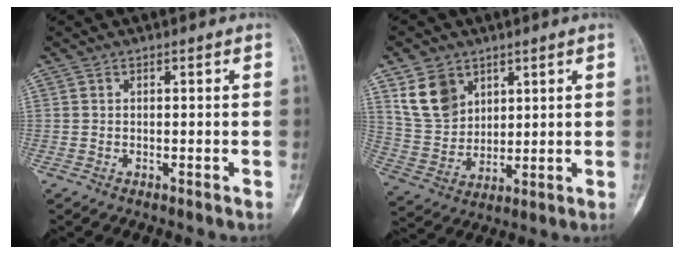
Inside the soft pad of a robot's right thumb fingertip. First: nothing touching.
{"total": 10.4, "force": [5.4, 7.5, 4.6], "torque": [-0.070, -0.024, 0.120]}